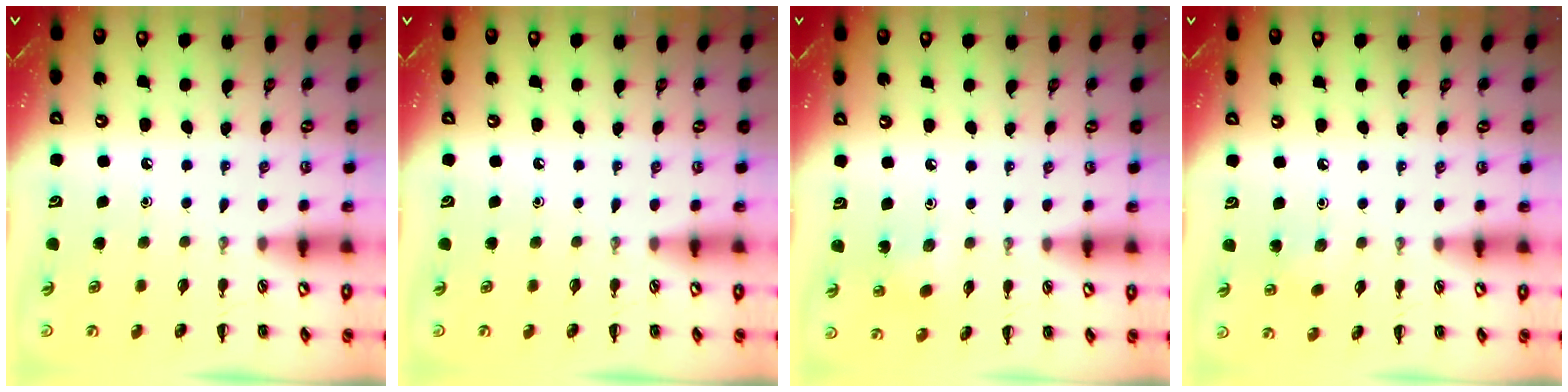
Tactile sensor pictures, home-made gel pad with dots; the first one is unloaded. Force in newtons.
{"total": 0.0}
{"total": 2.4, "press": 2.3, "slide": 0.7}
{"total": 4.0, "press": 3.8, "slide": 1.1}